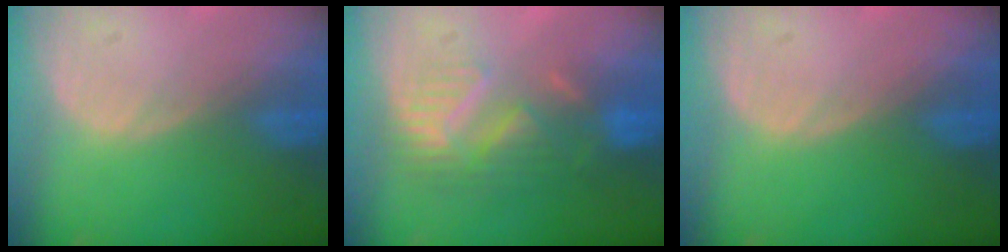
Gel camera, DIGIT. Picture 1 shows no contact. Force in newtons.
{"total": 8.8, "press": 7.8, "slide": 4.1}
{"total": 0.0}